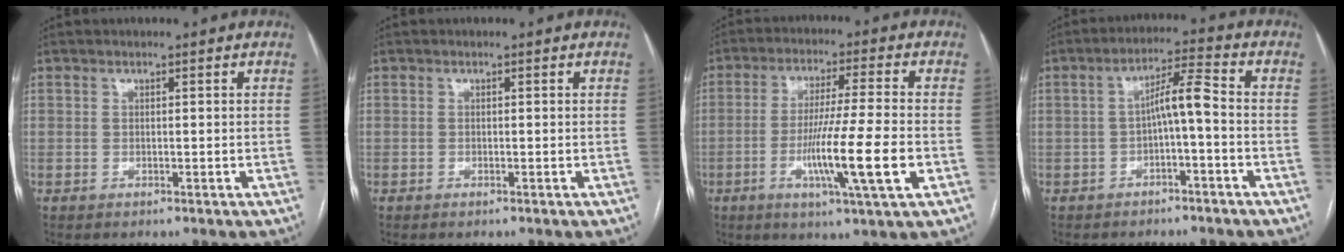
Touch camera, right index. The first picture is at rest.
{"total": 0.0}
{"total": 12.3, "force": [-3.5, -0.7, 11.8], "torque": [-0.214, -0.019, -0.066]}
{"total": 5.4, "force": [-1.0, 0.5, 5.2], "torque": [-0.088, 0.023, -0.017]}